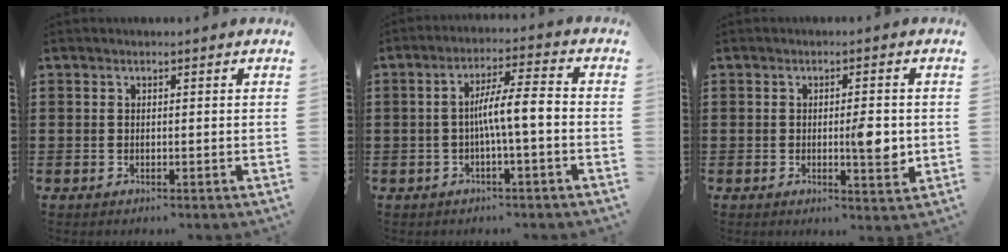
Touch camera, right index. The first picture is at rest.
{"total": 6.2, "force": [-1.1, 0.5, 6.1], "torque": [-0.110, 0.004, -0.025]}
{"total": 5.0, "force": [-0.2, 1.1, 4.9], "torque": [-0.068, -0.008, -0.008]}